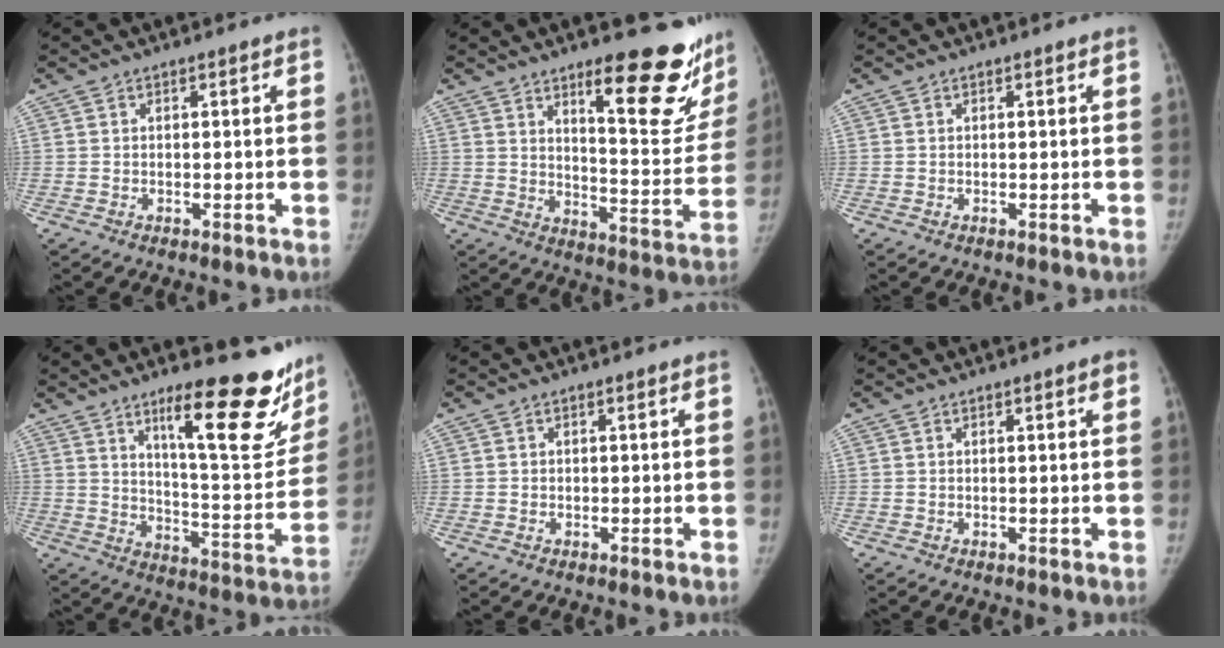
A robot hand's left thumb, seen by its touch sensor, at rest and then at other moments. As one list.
[{"total": 19.1, "force": [12.1, 5.3, 13.8], "torque": [-0.131, -0.099, 0.172]}, {"total": 0.0}, {"total": 22.0, "force": [13.6, 5.8, 16.3], "torque": [-0.173, -0.089, 0.203]}, {"total": 0.0}, {"total": 1.0, "force": [0.5, 0.2, 0.9], "torque": [-0.012, 0.001, 0.005]}]